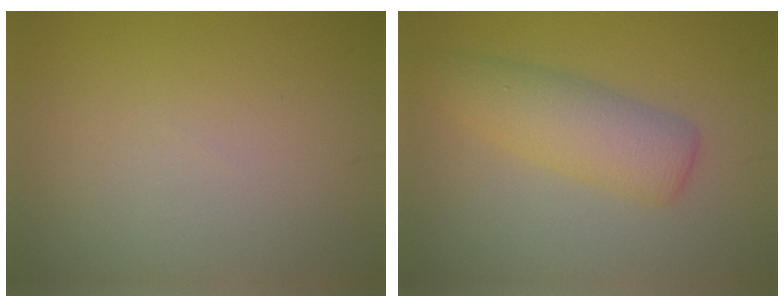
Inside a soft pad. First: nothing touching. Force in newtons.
{"total": 4.5, "press": 4.5, "slide": 0.1}